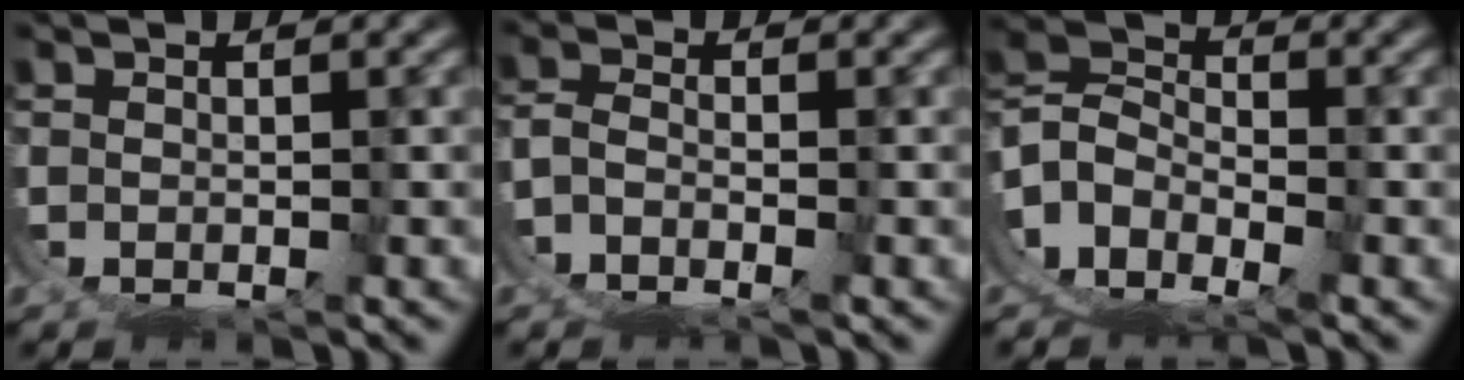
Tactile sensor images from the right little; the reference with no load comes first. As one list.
[{"total": 3.3, "force": [-2.0, 2.1, 1.6], "torque": [-0.037, -0.006, -0.047]}, {"total": 14.5, "force": [-4.5, 12.5, 5.8], "torque": [-0.174, -0.057, -0.087]}]